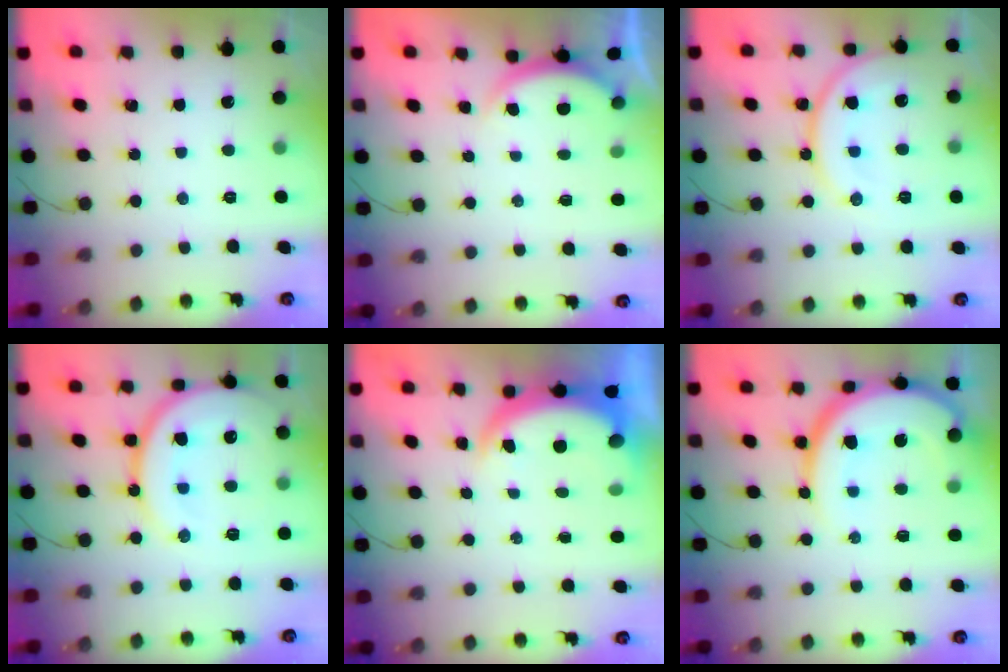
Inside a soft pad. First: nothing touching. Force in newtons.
{"total": 3.3, "press": 3.3, "slide": 0.6}
{"total": 13.7, "press": 13.6, "slide": 1.4}
{"total": 18.8, "press": 18.5, "slide": 3.7}
{"total": 6.8, "press": 6.7, "slide": 0.9}
{"total": 15.6, "press": 15.5, "slide": 1.6}